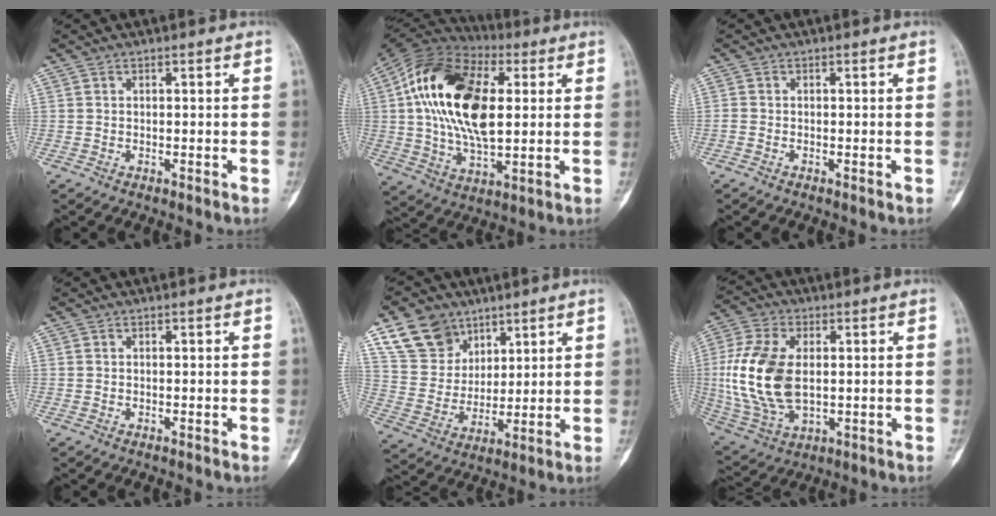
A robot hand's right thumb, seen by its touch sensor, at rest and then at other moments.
{"total": 22.4, "force": [3.7, 12.1, 18.5], "torque": [-0.340, 0.003, 0.054]}
{"total": 0.7, "force": [-0.4, 0.4, 0.3], "torque": [-0.007, -0.001, -0.013]}
{"total": 0.0}
{"total": 12.1, "force": [7.6, 8.7, 3.4], "torque": [-0.037, -0.035, 0.155]}
{"total": 16.8, "force": [0.6, 10.0, 13.5], "torque": [-0.293, -0.004, 0.022]}